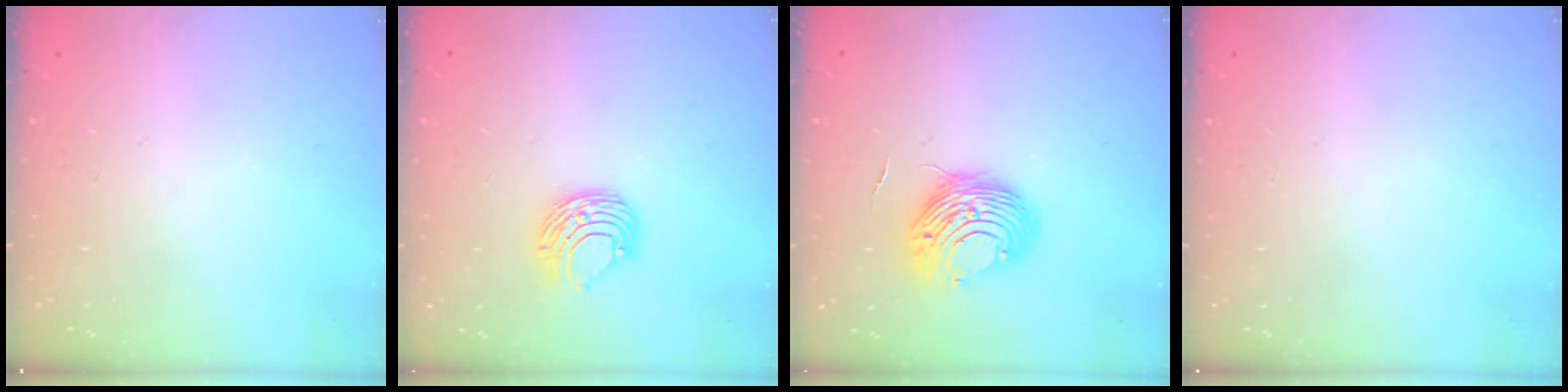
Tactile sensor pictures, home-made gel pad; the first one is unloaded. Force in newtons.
{"total": 8.0, "press": 7.9, "slide": 0.4}
{"total": 10.4, "press": 10.4, "slide": 0.4}
{"total": 0.0}